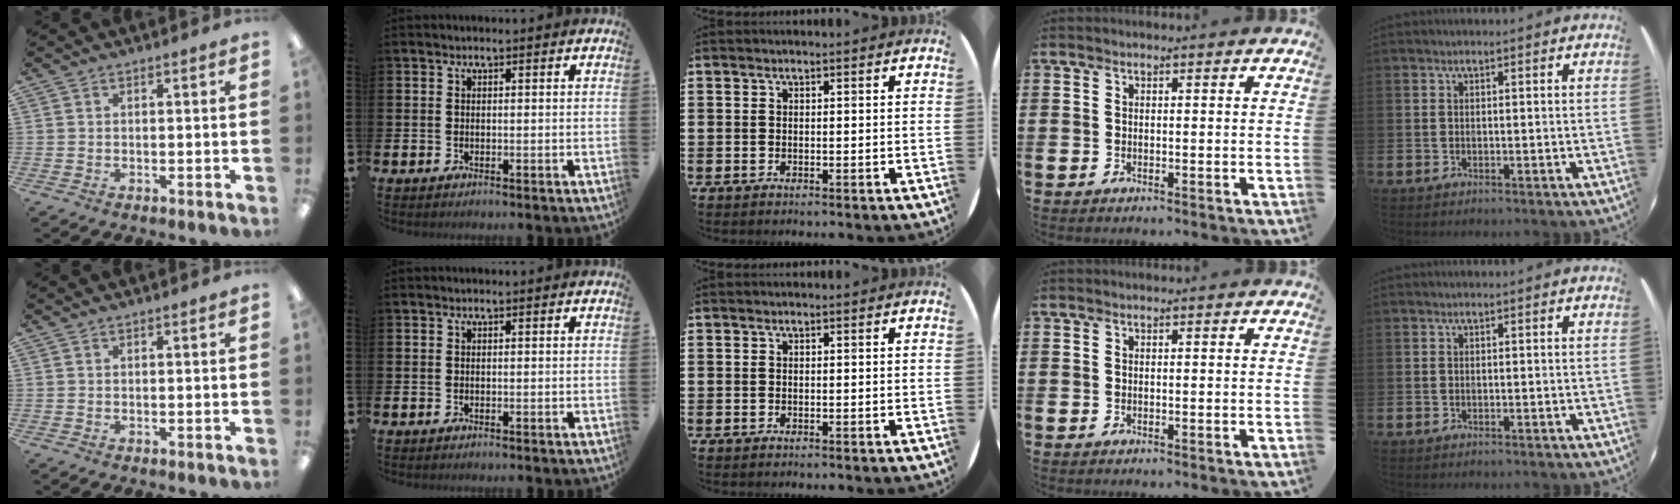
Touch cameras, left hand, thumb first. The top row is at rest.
{}